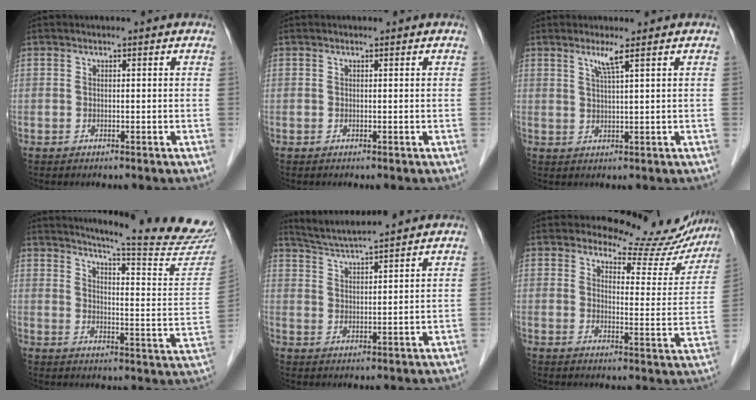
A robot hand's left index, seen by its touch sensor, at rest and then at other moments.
{"total": 0.0}
{"total": 2.4, "force": [1.5, -0.5, 1.8], "torque": [-0.039, -0.005, 0.032]}
{"total": 22.1, "force": [20.7, -0.3, 7.7], "torque": [-0.110, -0.113, 0.246]}
{"total": 9.9, "force": [9.2, -0.3, 3.6], "torque": [-0.070, 0.028, 0.146]}
{"total": 15.0, "force": [14.2, 4.2, 2.2], "torque": [0.003, -0.055, 0.143]}